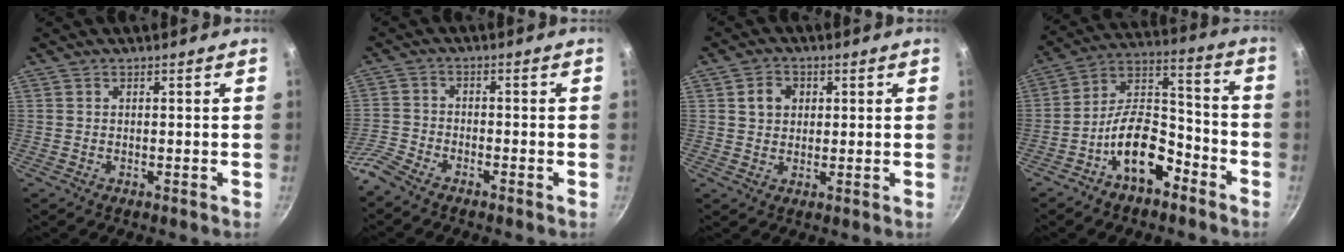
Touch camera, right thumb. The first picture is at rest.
{"total": 4.9, "force": [-4.1, 1.6, 2.1], "torque": [-0.054, 0.025, -0.094]}
{"total": 4.5, "force": [1.2, 3.7, 2.2], "torque": [-0.016, 0.006, 0.018]}
{"total": 14.1, "force": [-7.5, 7.4, 9.3], "torque": [-0.125, 0.084, -0.140]}